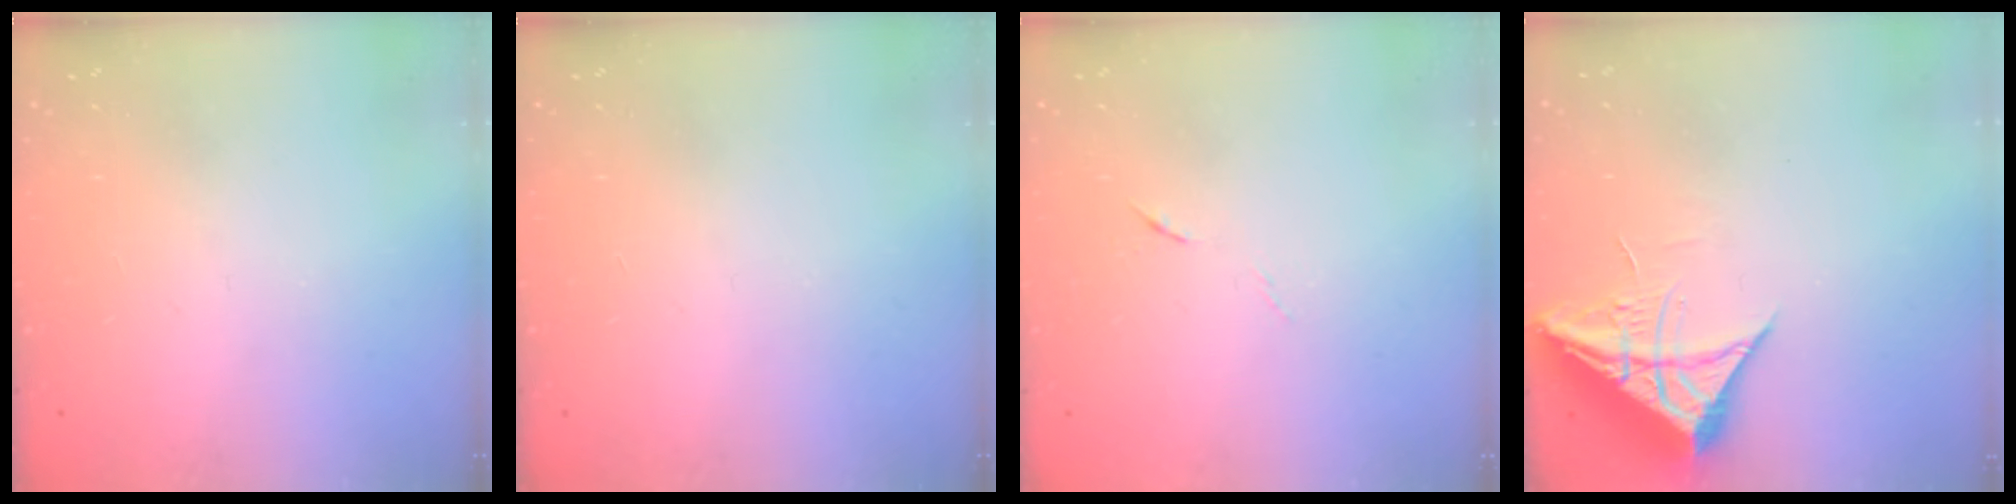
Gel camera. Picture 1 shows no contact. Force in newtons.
{"total": 0.0}
{"total": 4.4, "press": 4.2, "slide": 1.3}
{"total": 10.0, "press": 9.9, "slide": 1.0}